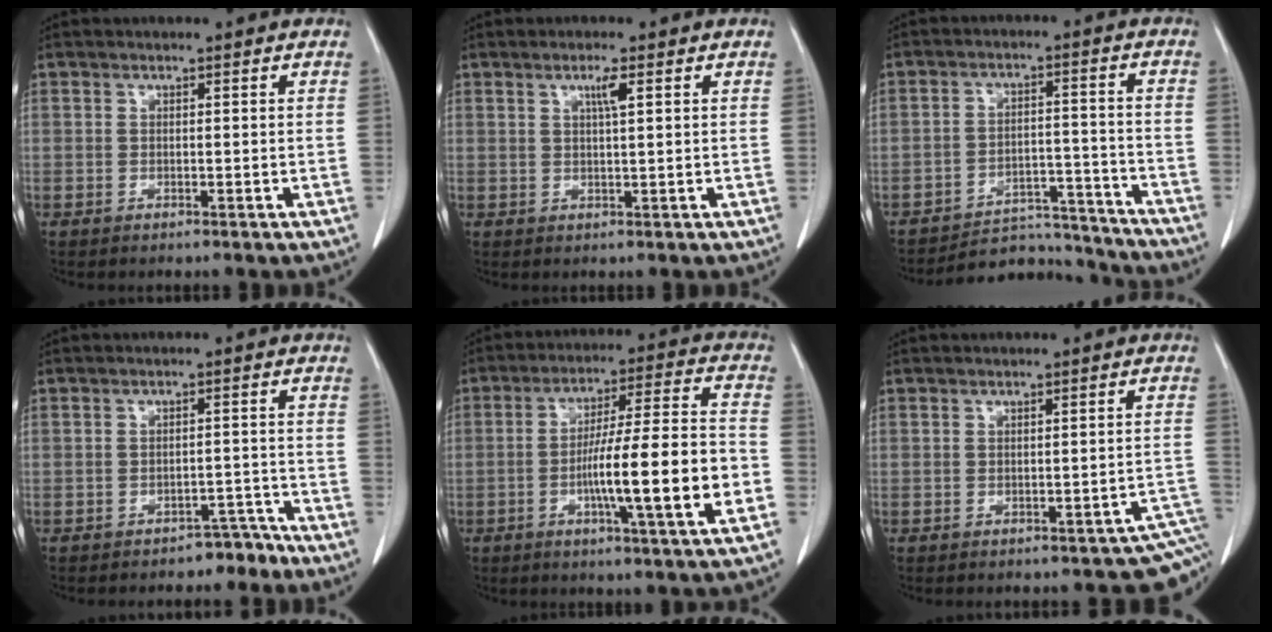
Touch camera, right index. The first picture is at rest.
{"total": 2.4, "force": [1.1, -0.1, 2.2], "torque": [-0.040, 0.001, 0.019]}
{"total": 10.5, "force": [-10.2, 2.2, -1.0], "torque": [0.032, 0.046, -0.147]}
{"total": 3.7, "force": [-3.1, 1.7, 1.0], "torque": [-0.006, 0.013, -0.041]}
{"total": 16.3, "force": [-4.4, 0.4, 15.7], "torque": [-0.257, 0.005, -0.070]}
{"total": 6.3, "force": [-3.9, 3.0, 3.9], "torque": [-0.016, 0.003, -0.042]}